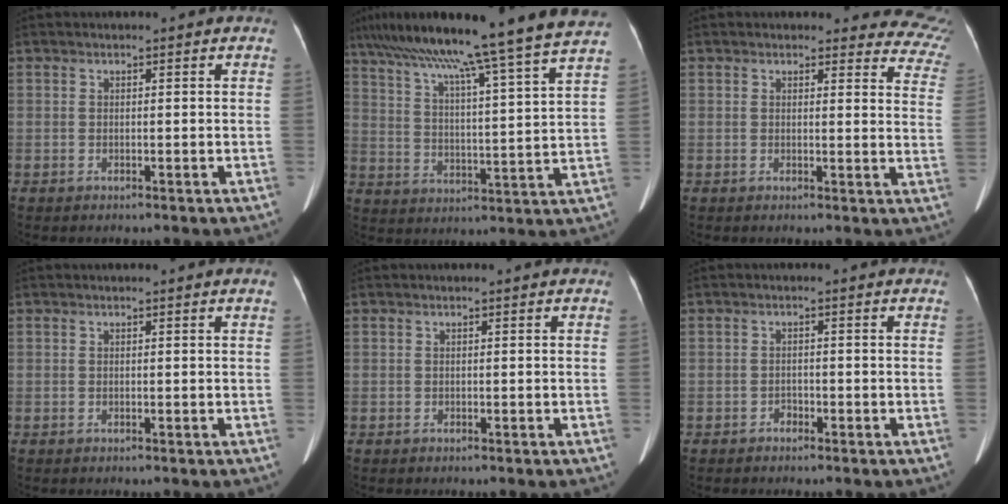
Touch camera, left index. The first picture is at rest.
{"total": 25.9, "force": [21.6, -1.8, 14.1], "torque": [-0.245, -0.014, 0.303]}
{"total": 11.5, "force": [11.0, 3.3, 0.4], "torque": [0.057, -0.073, 0.063]}
{"total": 0.0}
{"total": 0.0}
{"total": 1.0, "force": [-0.8, 0.6, 0.1], "torque": [0.000, 0.003, -0.016]}